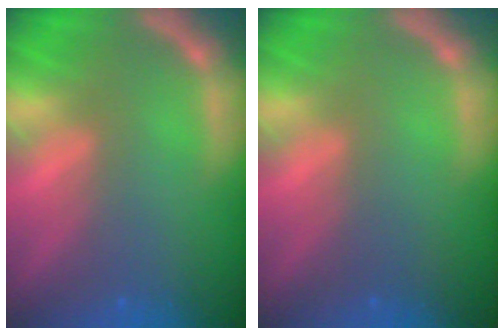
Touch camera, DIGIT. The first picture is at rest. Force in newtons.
{"total": 0.0}